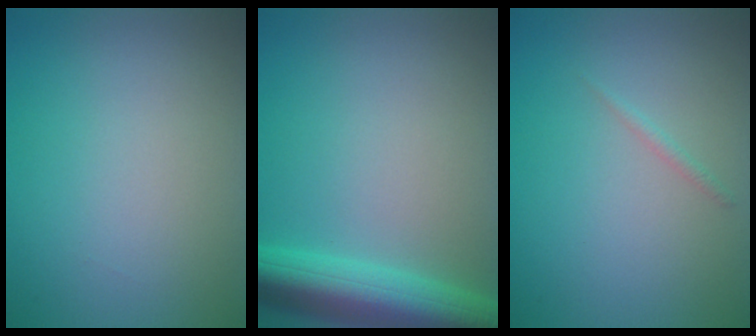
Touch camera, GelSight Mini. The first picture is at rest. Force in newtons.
{"total": 7.5, "press": 7.5, "slide": 0.4}
{"total": 0.6, "press": 0.6, "slide": 0.0}